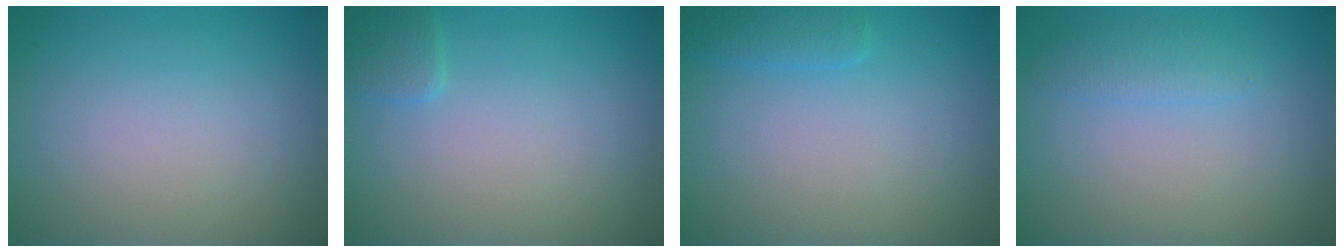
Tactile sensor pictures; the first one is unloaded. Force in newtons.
{"total": 1.3, "press": 1.3, "slide": 0.1}
{"total": 1.4, "press": 1.4, "slide": 0.2}
{"total": 1.6, "press": 1.6, "slide": 0.2}